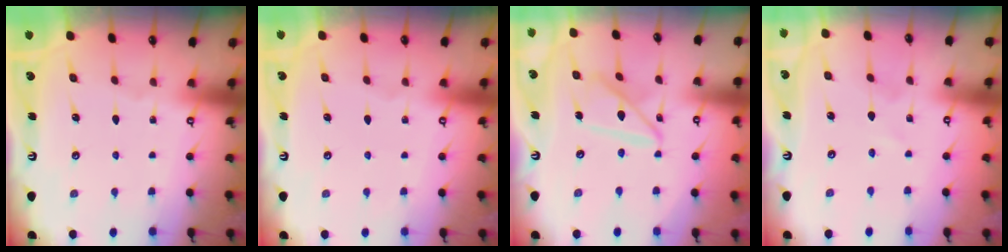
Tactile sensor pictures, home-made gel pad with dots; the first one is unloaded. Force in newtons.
{"total": 0.0}
{"total": 12.4, "press": 12.4, "slide": 1.3}
{"total": 0.0}